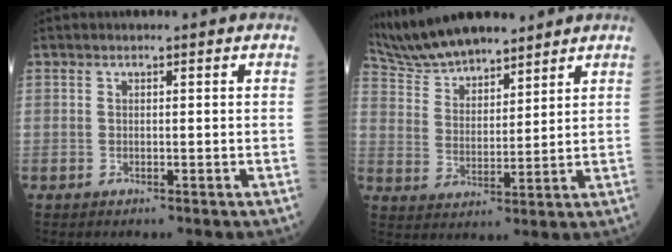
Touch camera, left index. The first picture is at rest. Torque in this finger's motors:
{"motor_torque": [0.65, -0.65, 0.28, 0.05]}